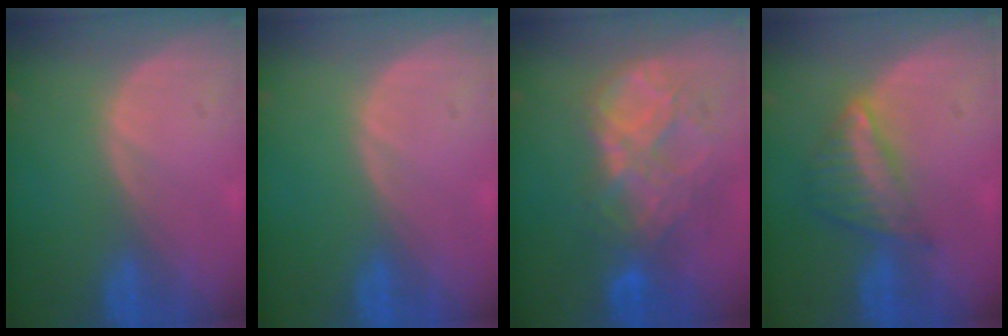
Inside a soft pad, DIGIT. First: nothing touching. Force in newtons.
{"total": 0.0}
{"total": 9.0, "press": 7.7, "slide": 4.7}
{"total": 6.1, "press": 5.4, "slide": 2.9}